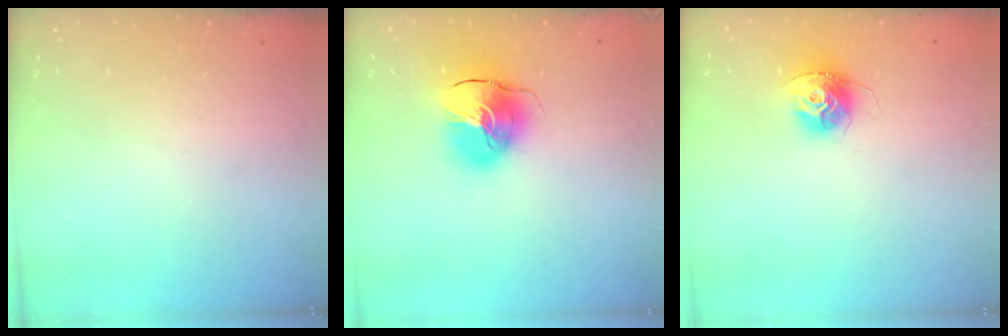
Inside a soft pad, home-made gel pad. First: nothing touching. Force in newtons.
{"total": 13.9, "press": 13.8, "slide": 2.1}
{"total": 12.1, "press": 12.1, "slide": 1.1}